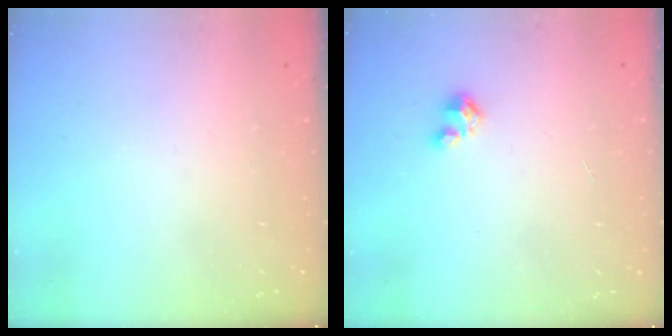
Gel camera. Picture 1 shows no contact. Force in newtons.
{"total": 1.6, "press": 1.6, "slide": 0.1}